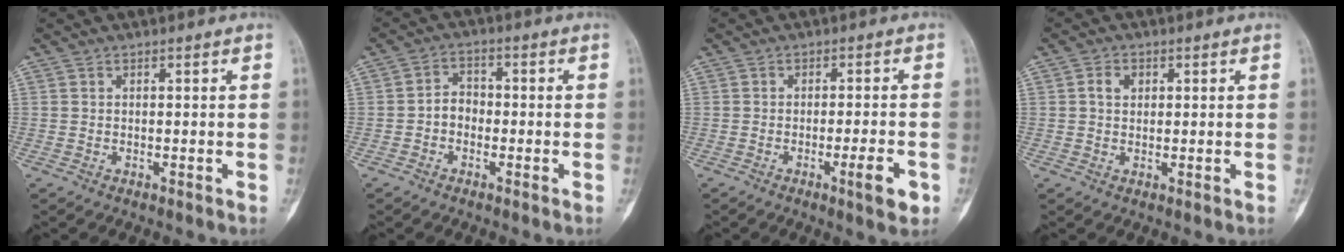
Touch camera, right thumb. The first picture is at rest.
{"total": 3.7, "force": [-1.1, 2.9, 2.0], "torque": [-0.013, 0.019, -0.029]}
{"total": 5.5, "force": [-2.3, 0.9, 4.9], "torque": [-0.070, 0.005, -0.030]}
{"total": 2.5, "force": [0.6, 1.9, 1.5], "torque": [-0.018, 0.004, 0.010]}